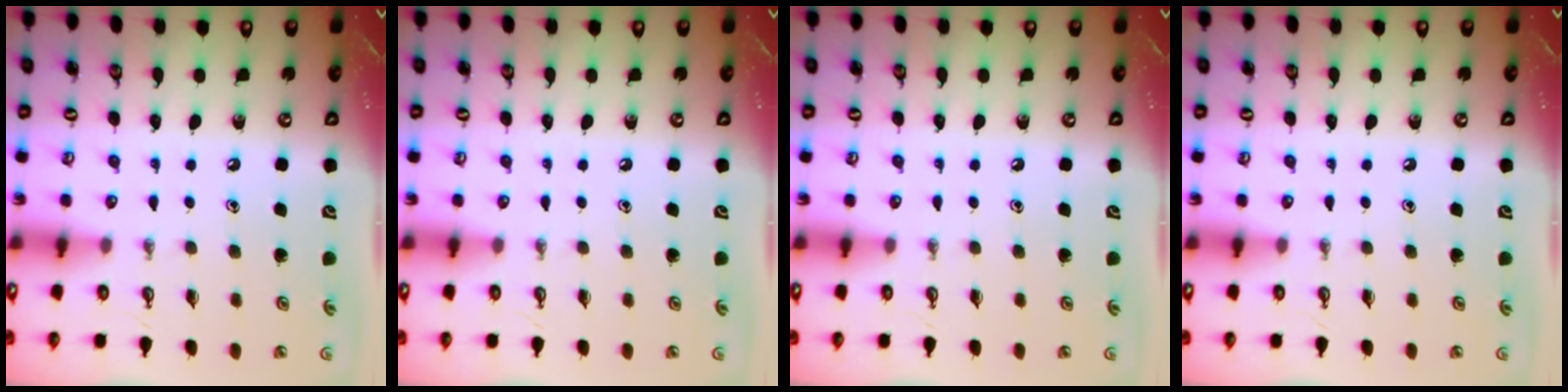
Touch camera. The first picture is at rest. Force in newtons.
{"total": 0.0}
{"total": 0.0}
{"total": 0.0}